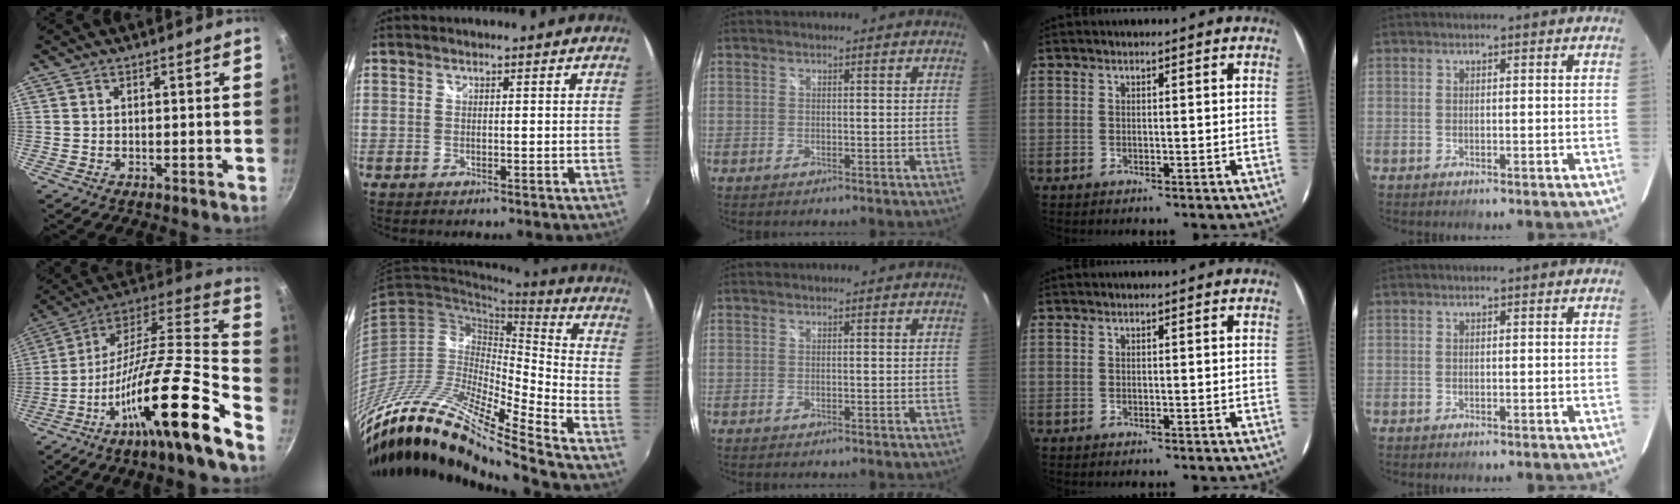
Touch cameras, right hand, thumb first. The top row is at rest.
{"thumb": {"total": 27.7, "force": [-14.2, 4.6, 23.4], "torque": [-0.319, 0.066, -0.259]}, "index": {"total": 22.2, "force": [-17.8, 1.6, 13.2], "torque": [-0.236, -0.028, -0.338]}}